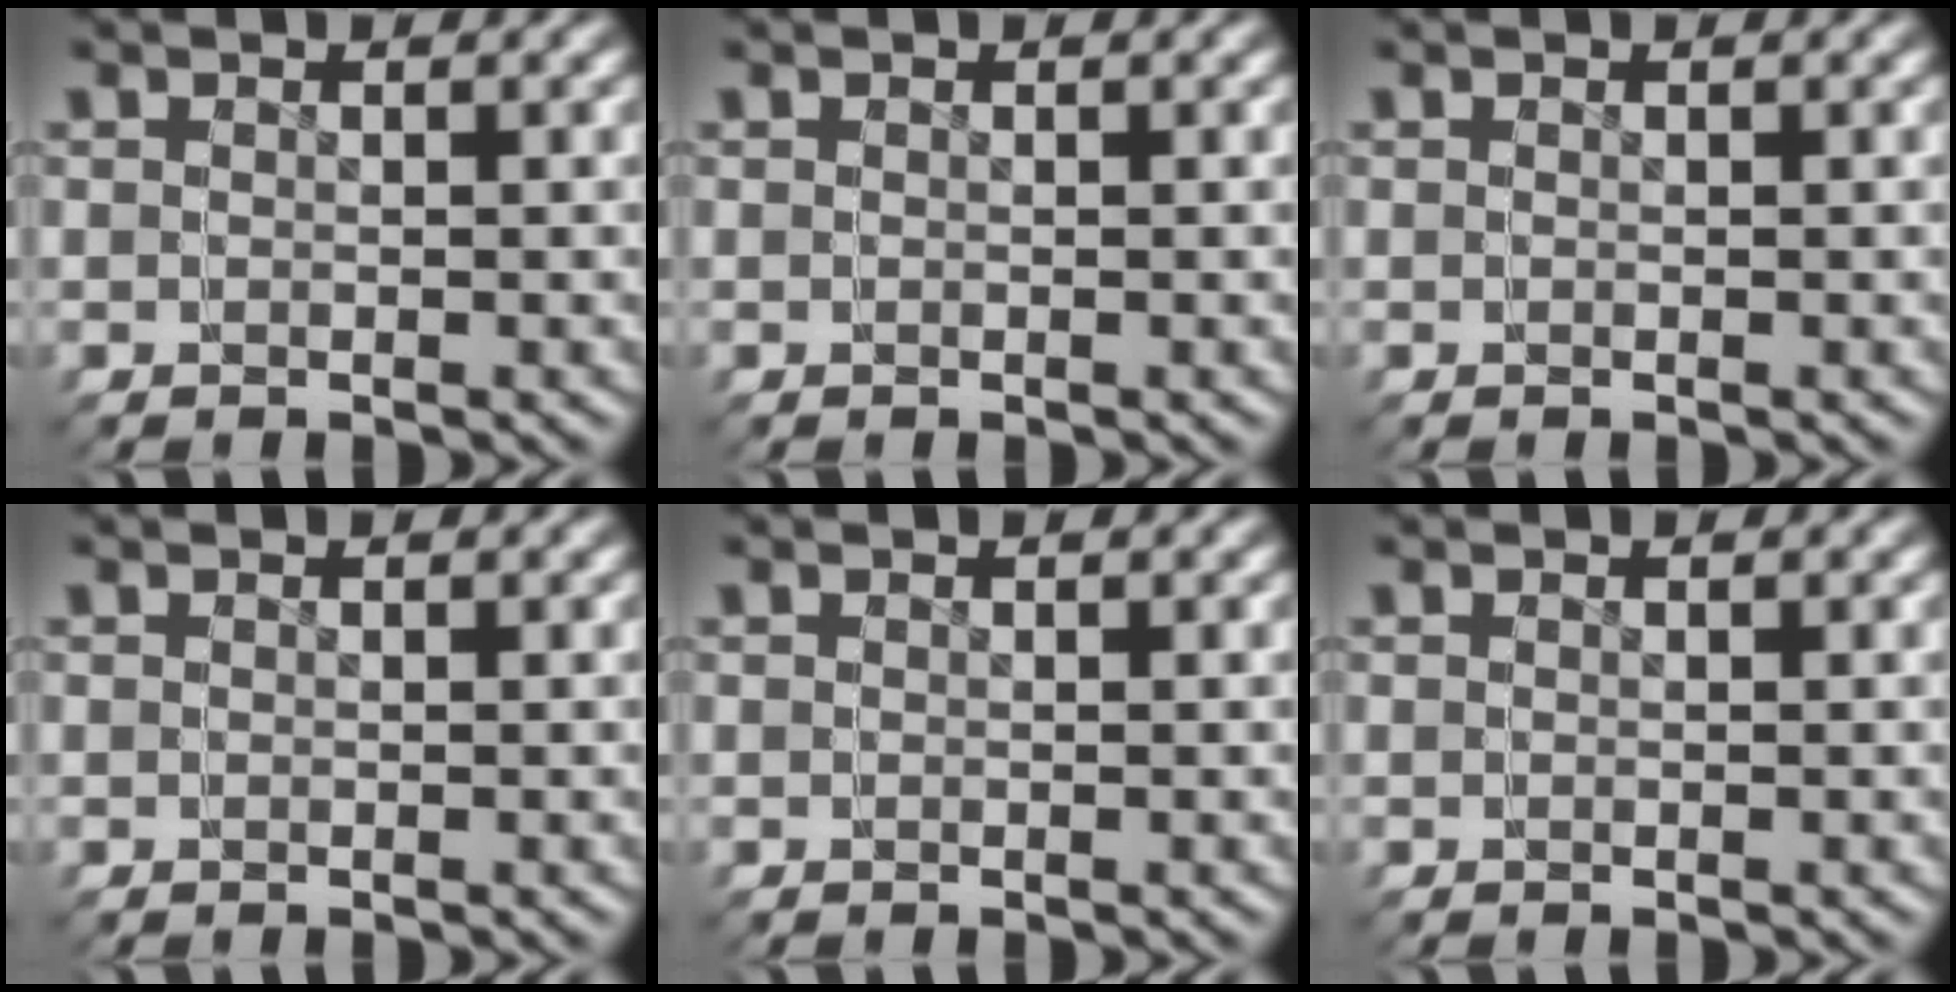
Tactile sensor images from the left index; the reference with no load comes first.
{"total": 0.0}
{"total": 0.0}
{"total": 0.0}
{"total": 0.0}
{"total": 0.0}